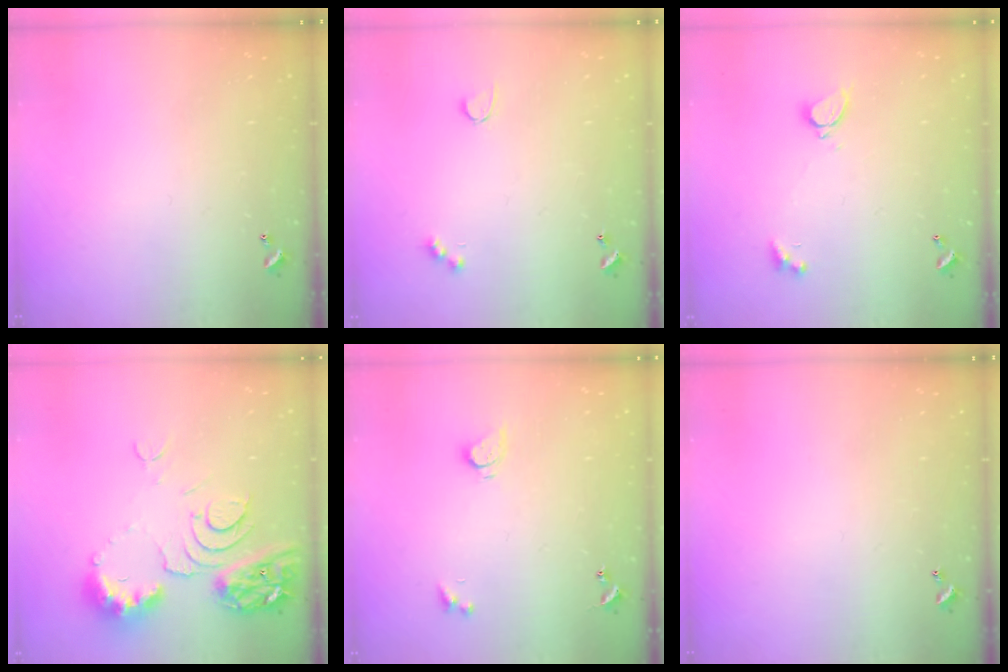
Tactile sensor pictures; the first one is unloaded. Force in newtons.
{"total": 2.6, "press": 2.5, "slide": 0.5}
{"total": 2.3, "press": 2.2, "slide": 0.7}
{"total": 11.1, "press": 11.0, "slide": 1.3}
{"total": 2.6, "press": 2.6, "slide": 0.2}
{"total": 0.0}